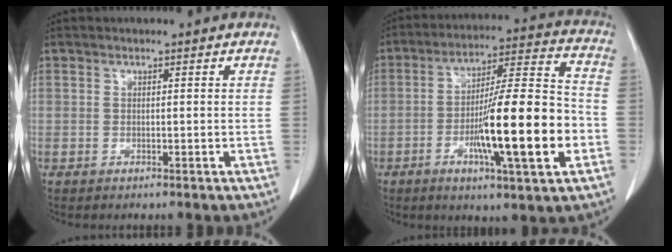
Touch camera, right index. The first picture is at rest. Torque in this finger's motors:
{"motor_torque": [2.14, 0.00, 1.05, 0.21]}